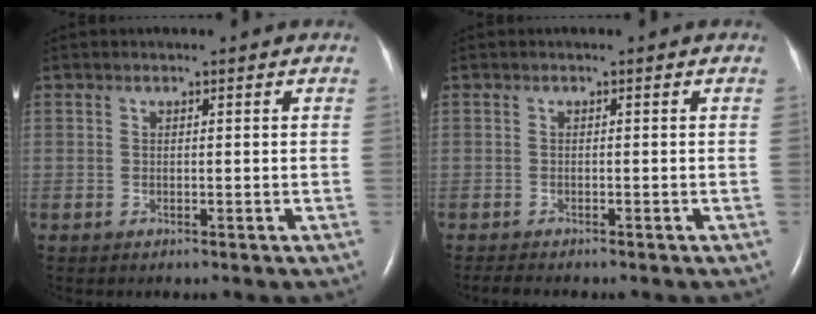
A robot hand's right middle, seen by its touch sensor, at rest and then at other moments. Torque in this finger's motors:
{"motor_torque": [-0.12, 0.00, 0.02, 0.02]}